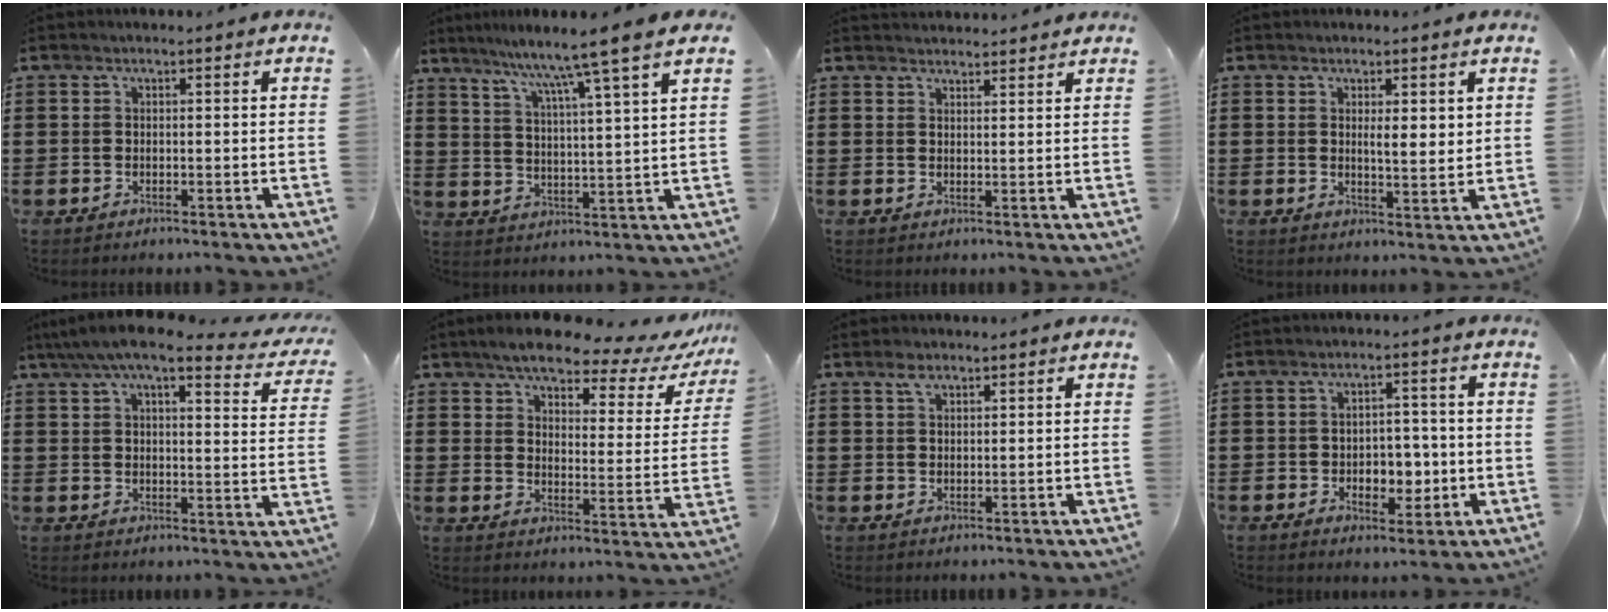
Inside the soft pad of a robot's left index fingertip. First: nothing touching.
{"total": 7.3, "force": [5.9, -1.6, 4.1], "torque": [-0.094, -0.042, 0.088]}
{"total": 2.1, "force": [2.1, 0.2, -0.2], "torque": [-0.001, -0.001, 0.041]}
{"total": 2.9, "force": [1.3, 0.9, 2.4], "torque": [-0.033, -0.003, 0.019]}
{"total": 7.9, "force": [6.4, 1.0, 4.5], "torque": [-0.101, -0.026, 0.109]}
{"total": 7.4, "force": [6.4, 1.4, 3.3], "torque": [-0.079, -0.039, 0.108]}
{"total": 2.2, "force": [1.5, 1.1, 1.1], "torque": [-0.018, 0.000, 0.028]}
{"total": 4.7, "force": [-0.8, 3.5, 2.9], "torque": [-0.047, 0.004, -0.022]}